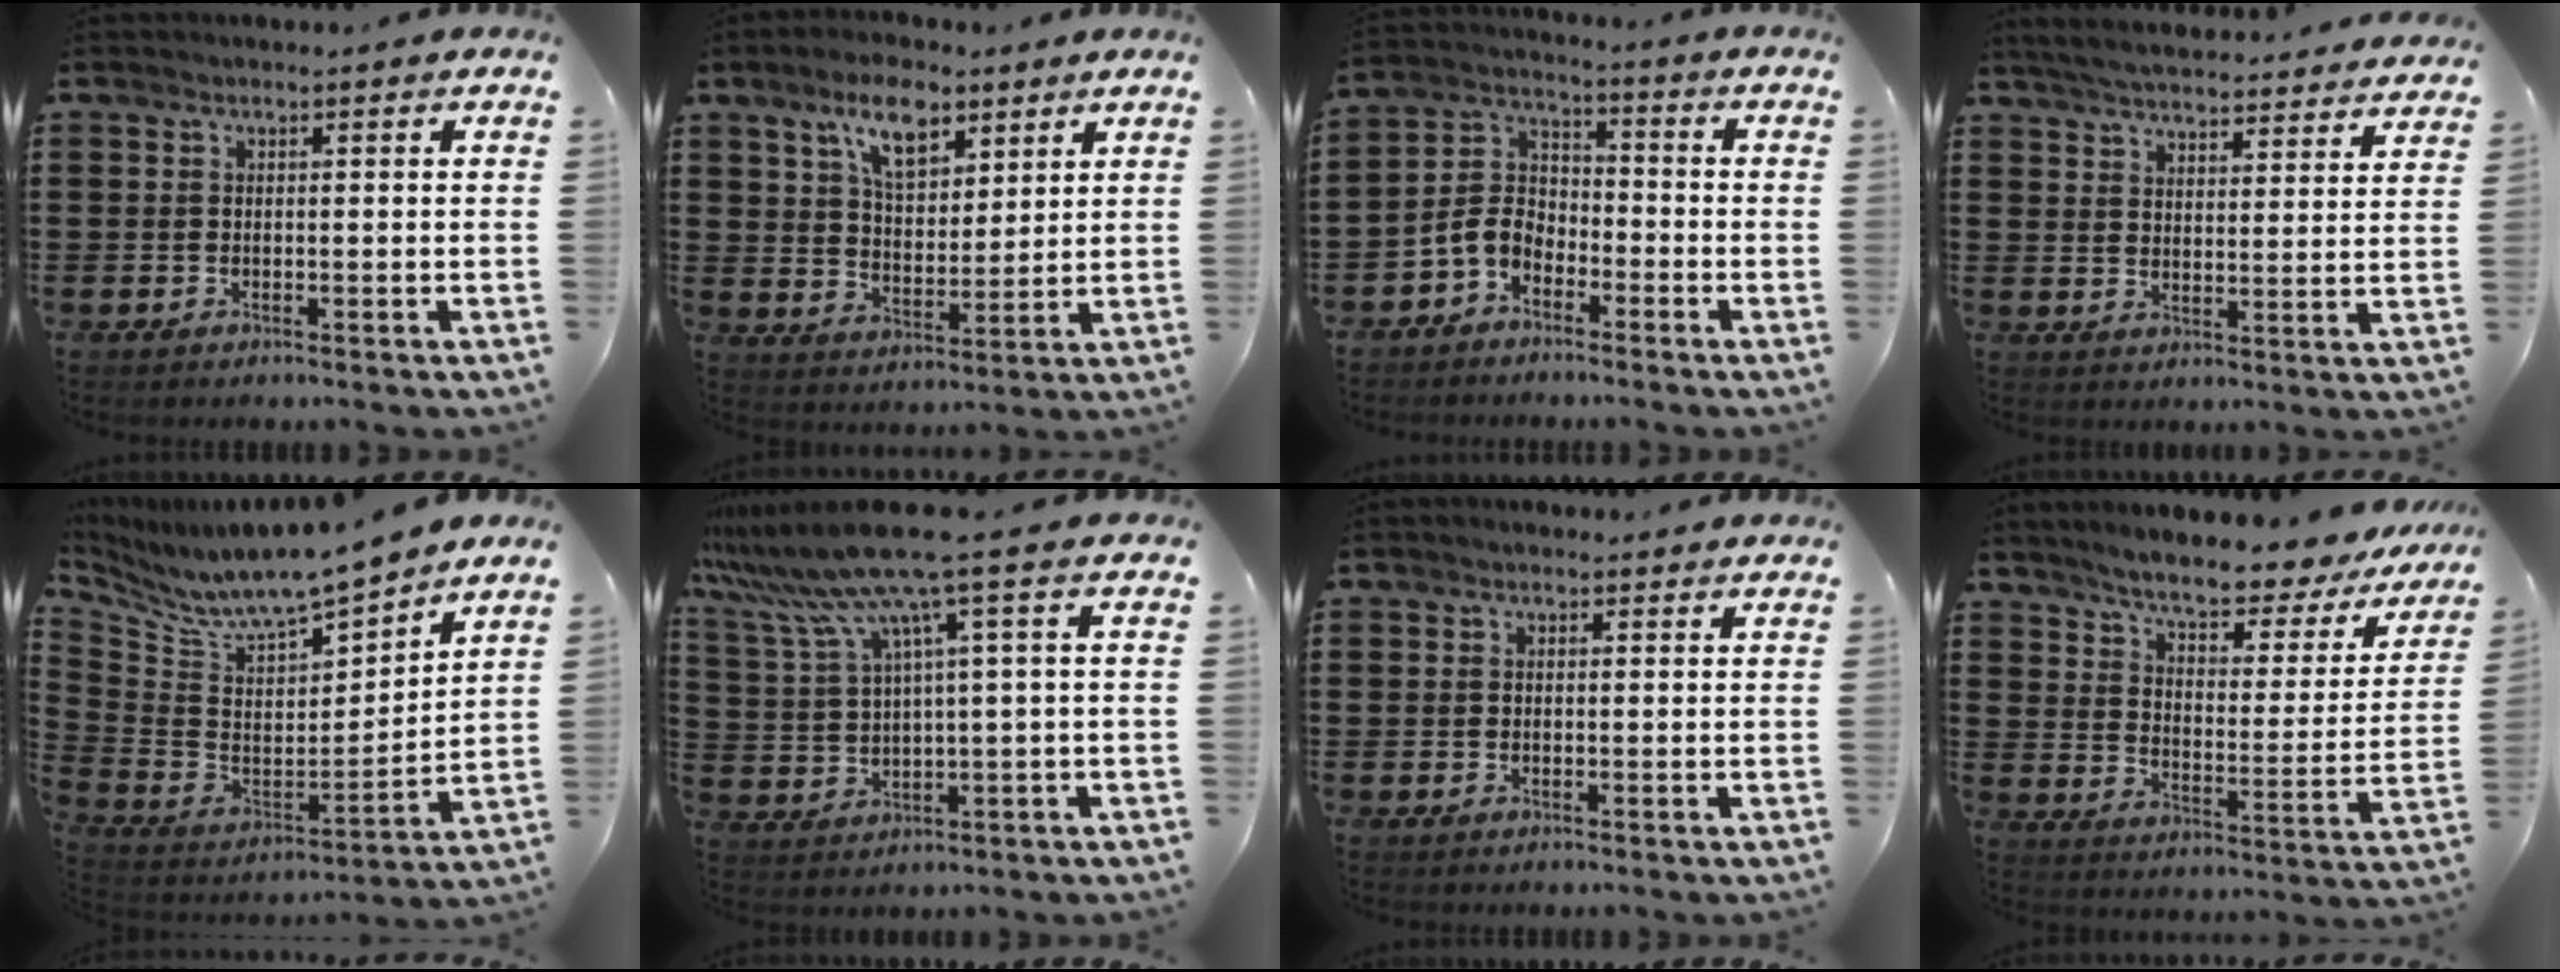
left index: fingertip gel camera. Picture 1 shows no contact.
{"total": 8.9, "force": [5.9, 3.7, 5.5], "torque": [-0.102, -0.006, 0.103]}
{"total": 5.1, "force": [-3.4, 3.0, 2.4], "torque": [-0.076, -0.001, -0.078]}
{"total": 5.2, "force": [5.1, -0.3, 0.9], "torque": [-0.041, -0.033, 0.088]}
{"total": 8.5, "force": [7.9, 0.4, 3.0], "torque": [-0.098, -0.068, 0.134]}
{"total": 10.1, "force": [6.4, -0.2, 7.9], "torque": [-0.196, -0.034, 0.101]}
{"total": 0.7, "force": [0.6, 0.0, 0.2], "torque": [-0.006, -0.001, 0.013]}
{"total": 7.2, "force": [6.3, 0.7, 3.4], "torque": [-0.085, -0.040, 0.102]}